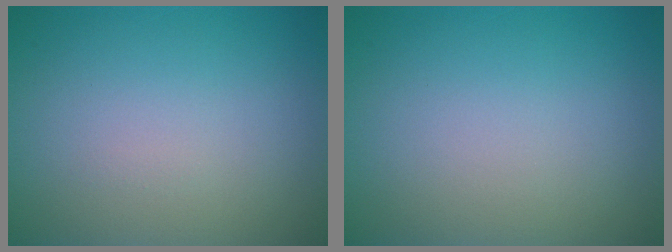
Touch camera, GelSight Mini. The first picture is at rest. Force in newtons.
{"total": 0.0}